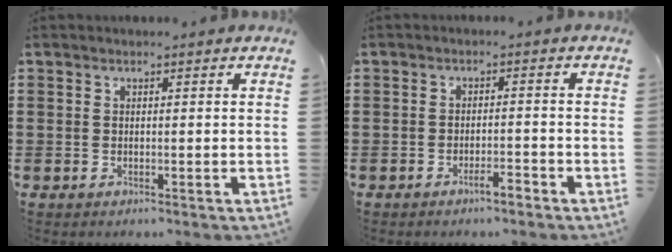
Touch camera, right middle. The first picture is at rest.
{"total": 2.6, "force": [-2.0, 0.4, 1.5], "torque": [-0.027, 0.001, -0.036]}